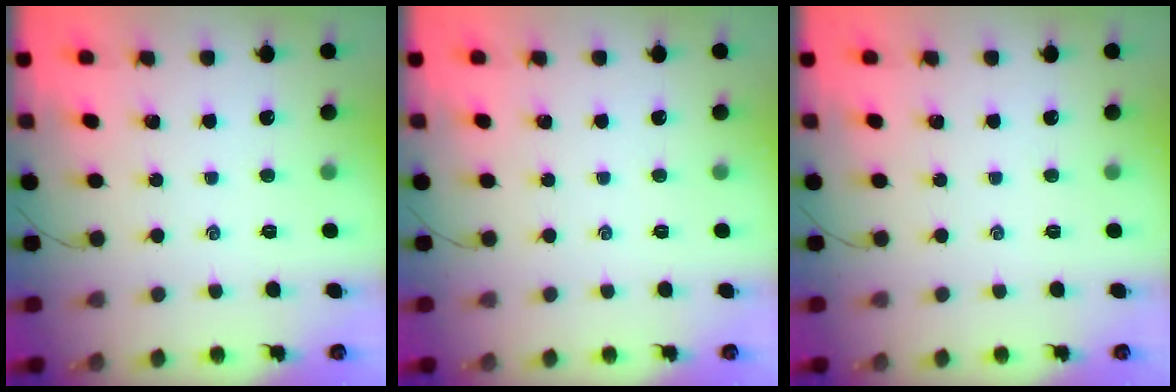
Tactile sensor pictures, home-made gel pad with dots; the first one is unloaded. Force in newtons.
{"total": 0.0}
{"total": 0.0}